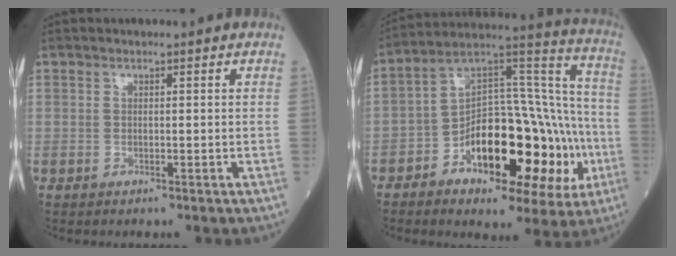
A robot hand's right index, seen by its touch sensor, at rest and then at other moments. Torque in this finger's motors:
{"motor_torque": [1.18, -0.90, 1.06, 0.21]}